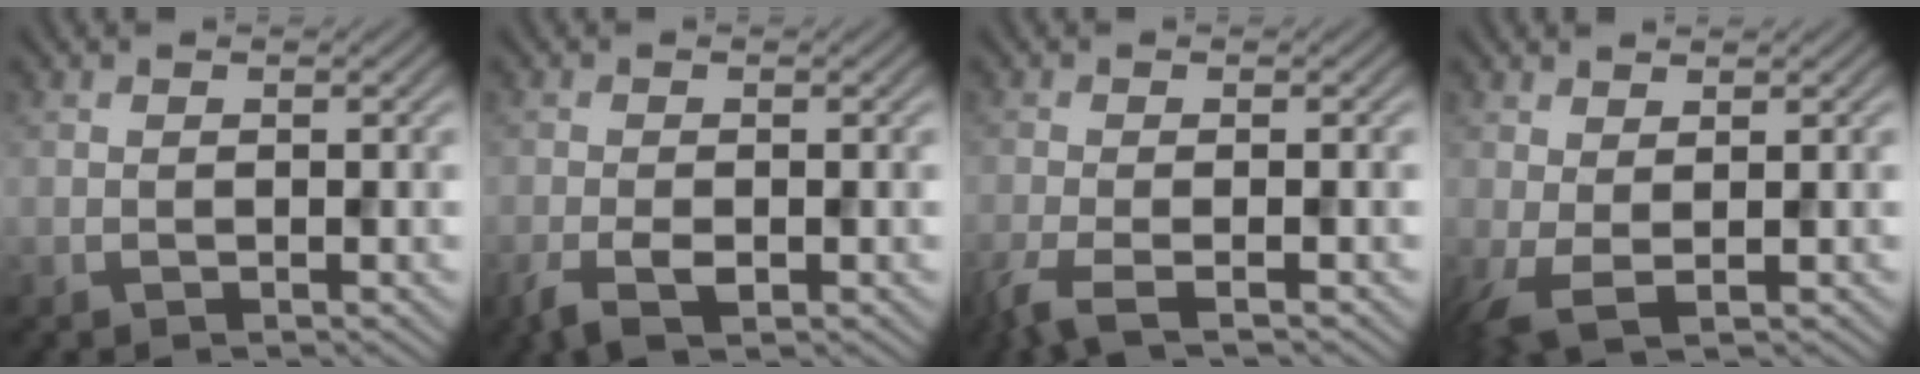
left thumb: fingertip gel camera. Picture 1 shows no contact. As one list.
[{"total": 3.3, "force": [-1.7, 1.3, 2.5], "torque": [-0.054, -0.007, -0.034]}, {"total": 3.5, "force": [-2.4, 0.5, 2.5], "torque": [-0.051, -0.004, -0.060]}, {"total": 3.0, "force": [0.2, 0.8, 2.9], "torque": [-0.075, -0.004, -0.001]}]